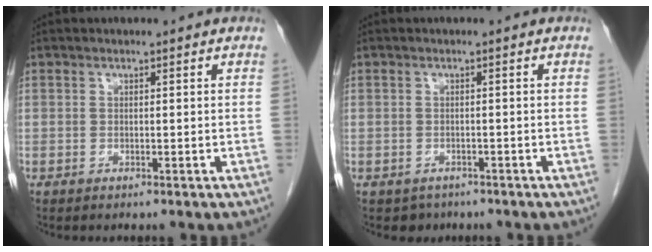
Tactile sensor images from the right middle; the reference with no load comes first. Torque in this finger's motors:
{"motor_torque": [-0.58, -0.07, -0.05, -0.02]}